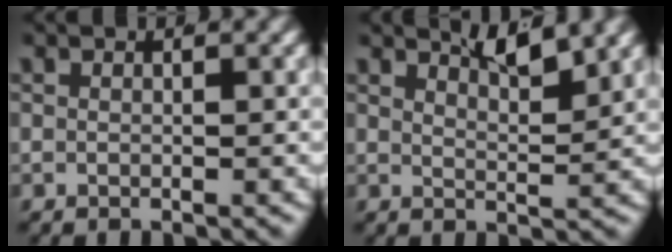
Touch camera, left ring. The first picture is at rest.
{"total": 3.6, "force": [3.1, -0.2, 1.7], "torque": [-0.027, -0.010, 0.058]}